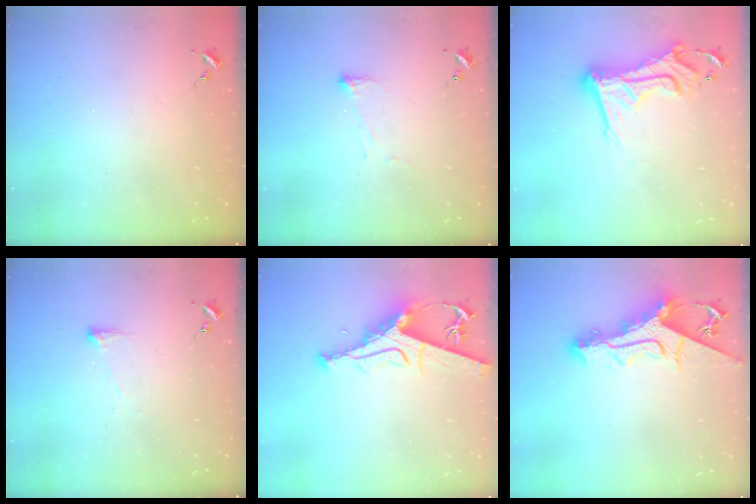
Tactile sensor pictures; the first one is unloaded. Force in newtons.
{"total": 3.6, "press": 3.4, "slide": 1.0}
{"total": 16.2, "press": 16.1, "slide": 1.6}
{"total": 2.8, "press": 2.7, "slide": 0.7}
{"total": 11.9, "press": 11.9, "slide": 1.1}
{"total": 14.8, "press": 14.7, "slide": 0.9}